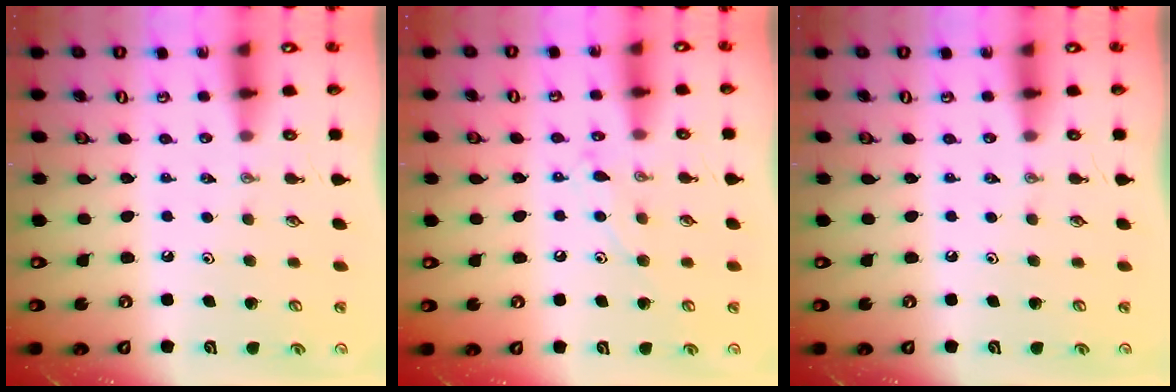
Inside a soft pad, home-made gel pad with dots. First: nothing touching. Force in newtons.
{"total": 8.2, "press": 8.1, "slide": 0.7}
{"total": 0.0}